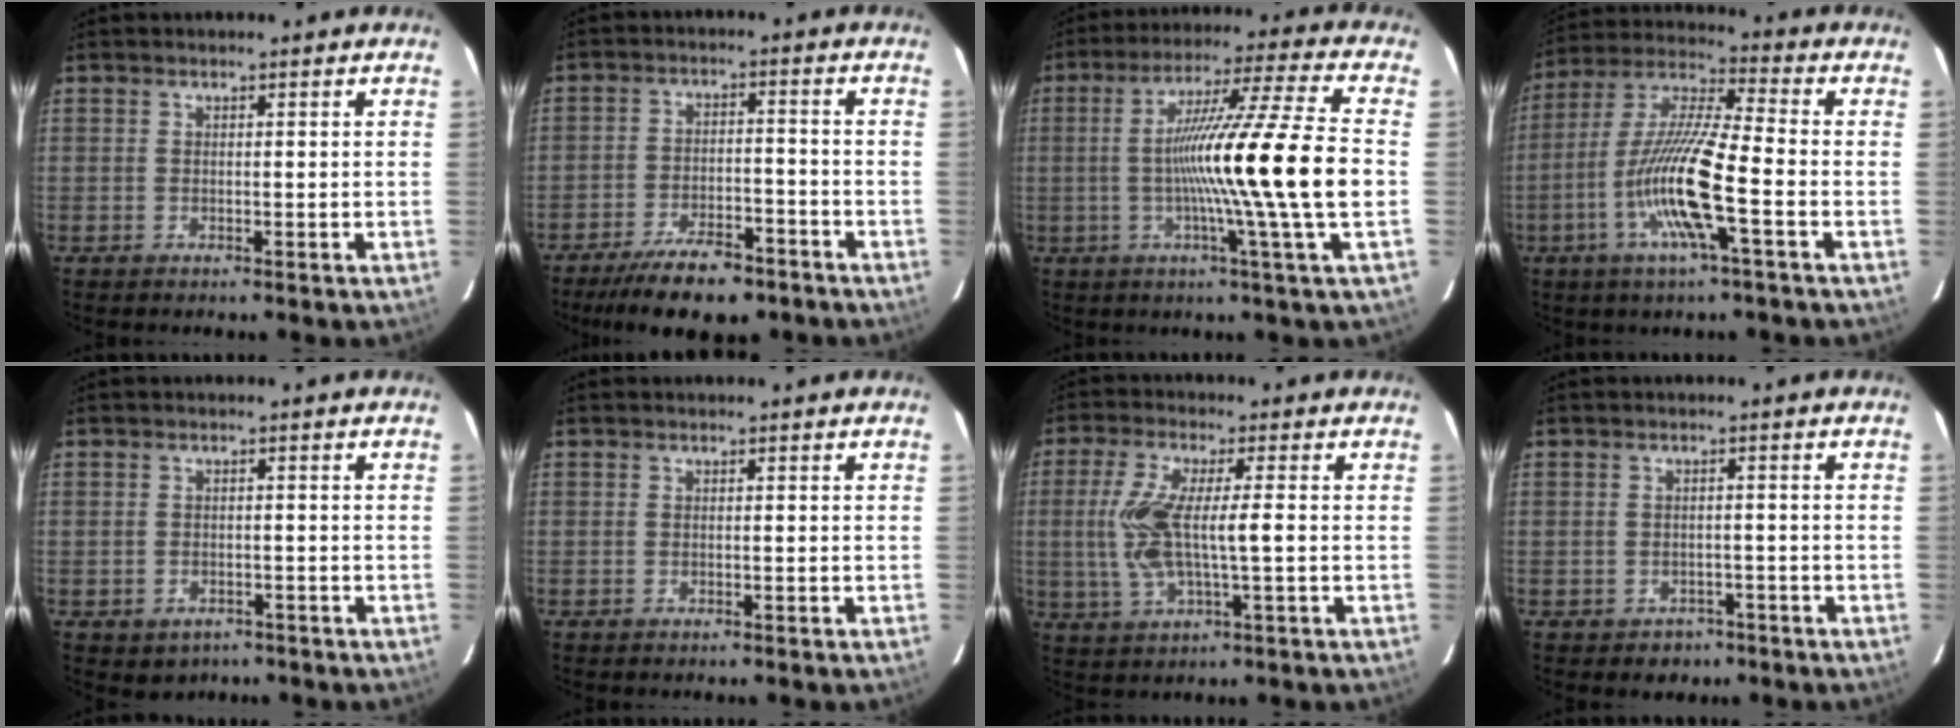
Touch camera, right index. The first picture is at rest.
{"total": 10.6, "force": [-8.2, 3.3, 5.8], "torque": [-0.095, -0.008, -0.138]}
{"total": 18.0, "force": [-1.8, -2.8, 17.6], "torque": [-0.292, -0.009, -0.042]}
{"total": 13.9, "force": [-4.3, 0.7, 13.2], "torque": [-0.270, -0.001, -0.087]}
{"total": 3.0, "force": [-1.7, 2.3, 0.8], "torque": [-0.012, 0.005, -0.012]}
{"total": 0.0}
{"total": 8.8, "force": [-0.2, 1.5, 8.6], "torque": [-0.190, 0.001, -0.003]}
{"total": 2.8, "force": [-1.6, 2.2, 0.5], "torque": [-0.006, 0.010, -0.017]}